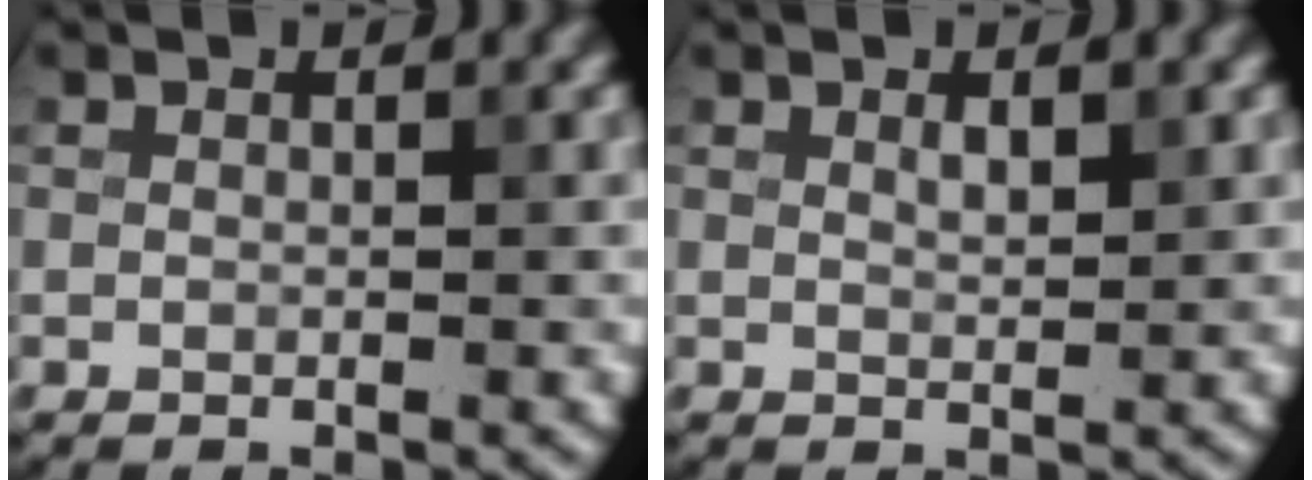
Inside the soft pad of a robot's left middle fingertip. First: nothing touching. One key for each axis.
{"total": 1.3, "fx": 0.7, "fy": 0.3, "fz": 1.0, "tx": -0.017, "ty": -0.001, "tz": 0.013}